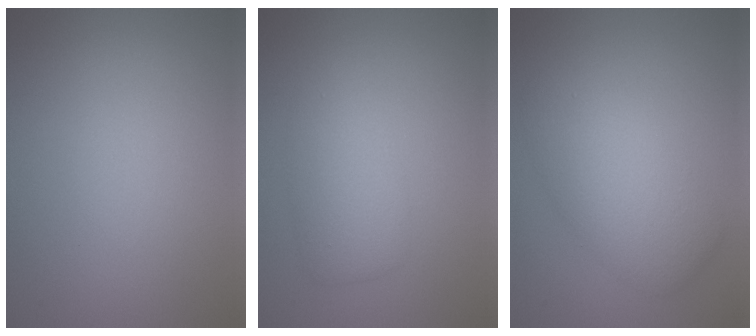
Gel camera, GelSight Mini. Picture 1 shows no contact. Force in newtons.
{"total": 3.2, "press": 3.2, "slide": 0.1}
{"total": 5.2, "press": 5.2, "slide": 0.3}